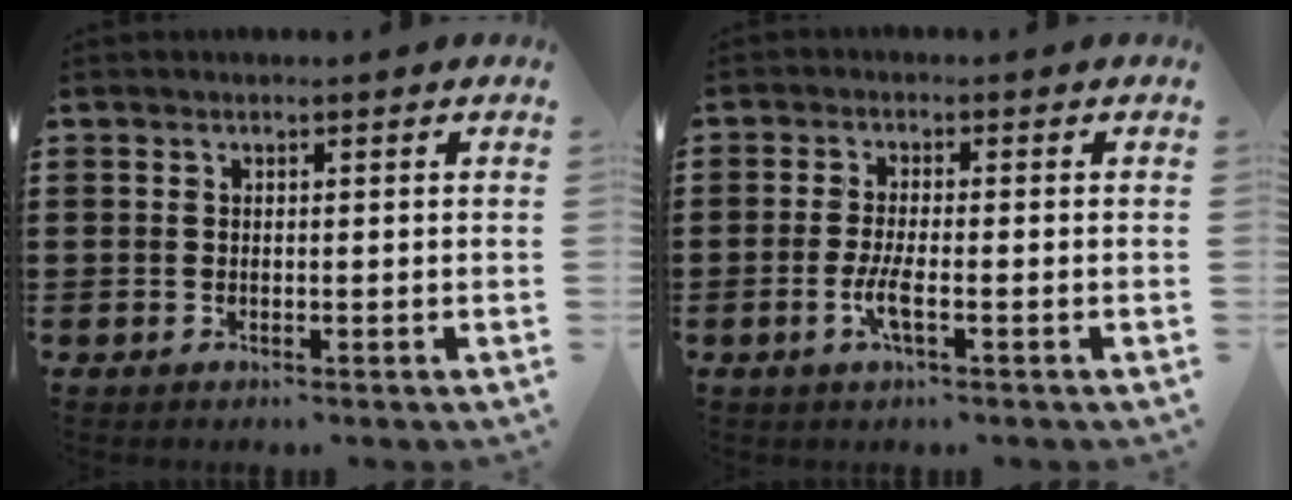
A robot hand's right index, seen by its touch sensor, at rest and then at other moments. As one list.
[{"total": 3.7, "force": [-1.4, 0.7, 3.3], "torque": [-0.070, -0.004, -0.029]}]